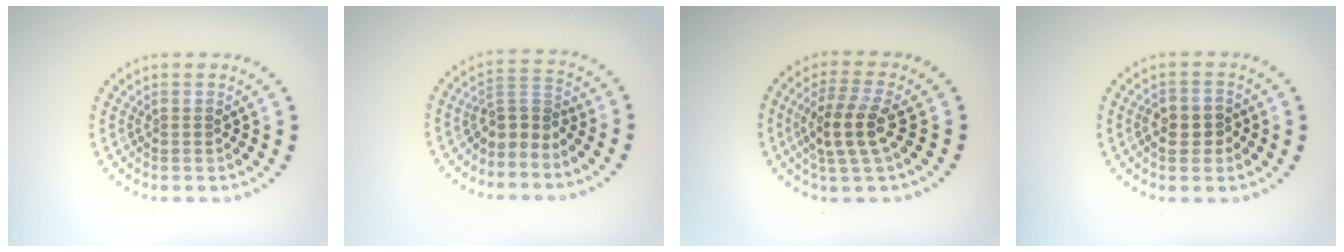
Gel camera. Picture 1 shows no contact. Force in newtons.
{"total": 2.7, "press": 2.0, "slide": 1.9}
{"total": 3.9, "press": 3.5, "slide": 1.6}
{"total": 2.3, "press": 2.2, "slide": 0.6}